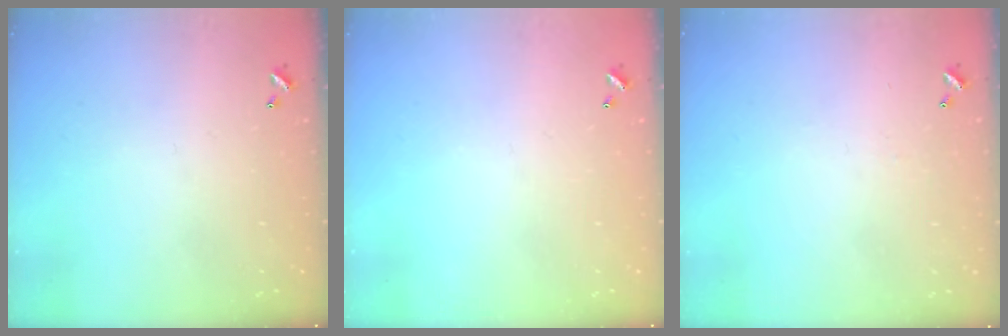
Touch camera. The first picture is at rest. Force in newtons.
{"total": 0.0}
{"total": 2.5, "press": 2.4, "slide": 0.6}